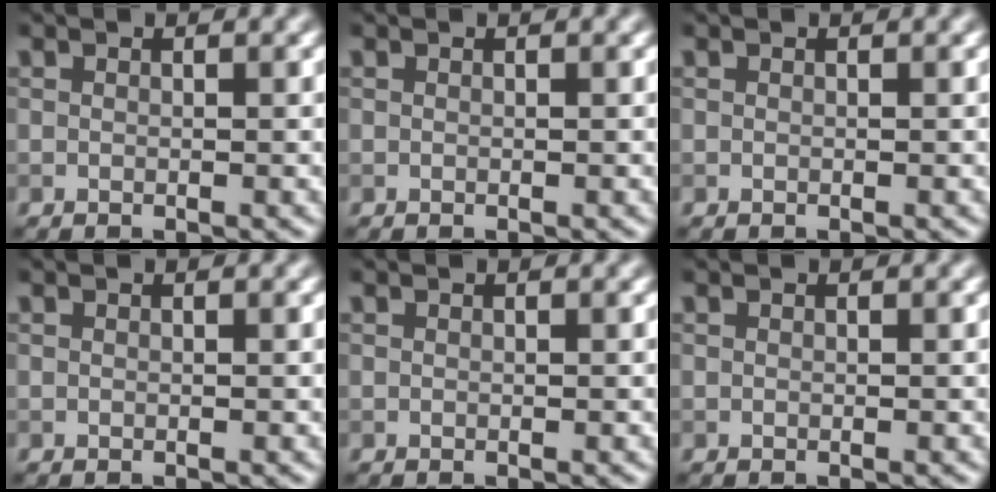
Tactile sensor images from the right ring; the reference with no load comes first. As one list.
[{"total": 0.0}, {"total": 0.0}, {"total": 0.0}, {"total": 0.0}, {"total": 0.0}]